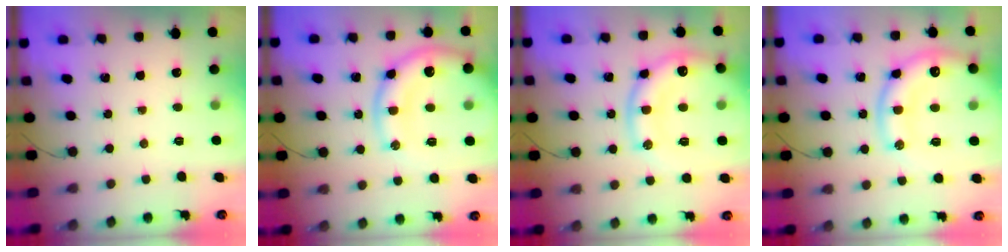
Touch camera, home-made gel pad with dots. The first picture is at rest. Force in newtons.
{"total": 17.0, "press": 16.9, "slide": 2.4}
{"total": 18.5, "press": 18.4, "slide": 1.9}
{"total": 18.5, "press": 18.3, "slide": 2.7}